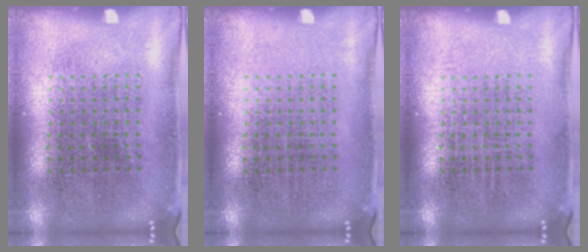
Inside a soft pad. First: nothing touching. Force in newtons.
{"total": 0.0}
{"total": 0.0}